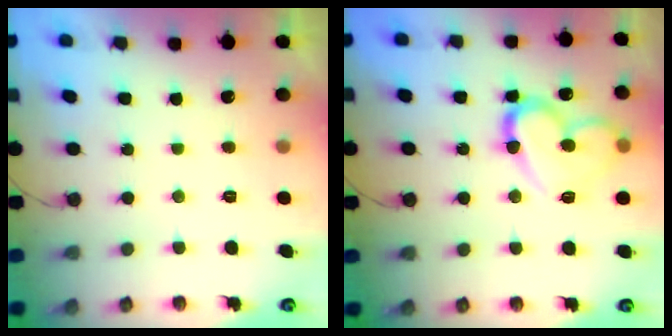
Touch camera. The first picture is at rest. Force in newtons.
{"total": 14.6, "press": 14.5, "slide": 1.8}